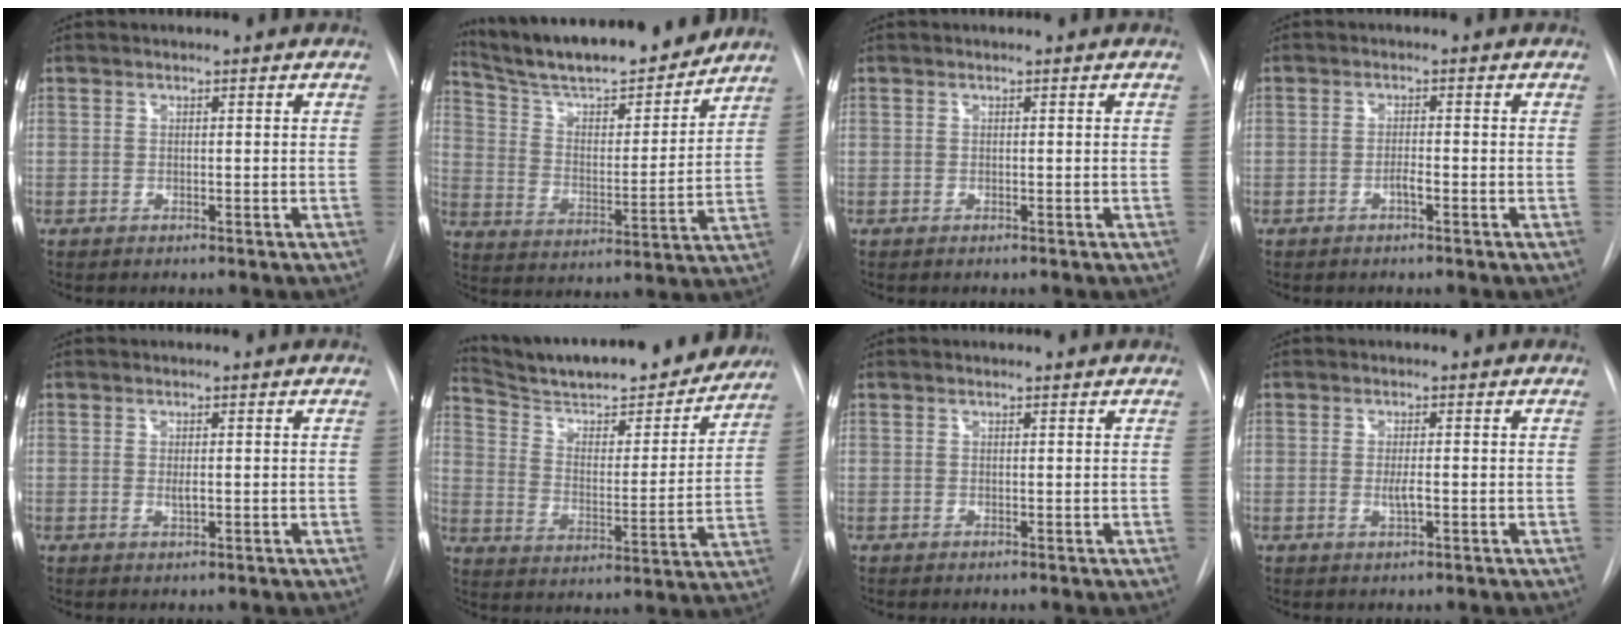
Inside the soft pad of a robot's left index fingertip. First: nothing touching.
{"total": 20.0, "force": [17.8, 2.8, 8.6], "torque": [-0.146, -0.007, 0.280]}
{"total": 0.0}
{"total": 1.4, "force": [-1.0, 0.1, 1.0], "torque": [-0.018, -0.003, -0.018]}
{"total": 1.0, "force": [-0.1, 0.2, 0.9], "torque": [-0.020, -0.007, -0.001]}
{"total": 24.4, "force": [22.1, 4.2, 9.5], "torque": [-0.150, -0.031, 0.310]}
{"total": 0.9, "force": [0.9, 0.1, 0.1], "torque": [-0.008, 0.004, 0.011]}
{"total": 1.8, "force": [-0.5, 0.2, 1.7], "torque": [-0.035, -0.007, -0.008]}